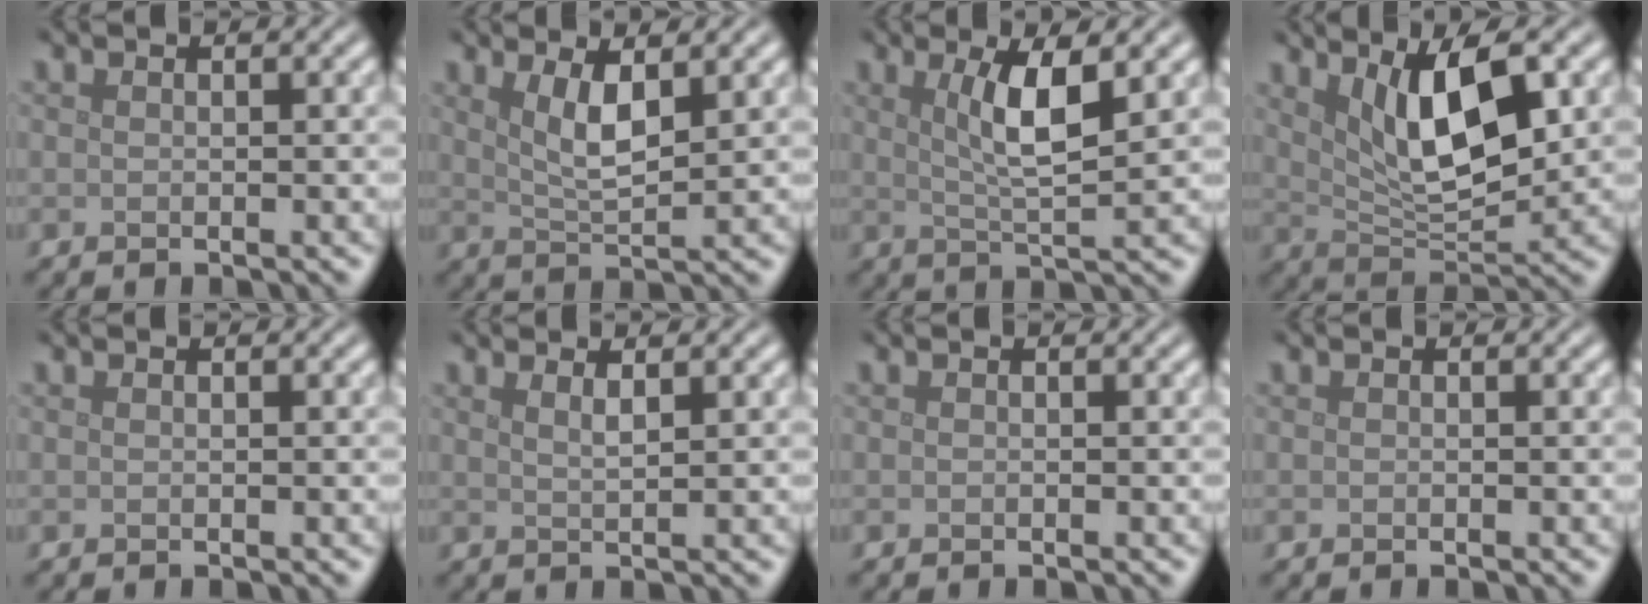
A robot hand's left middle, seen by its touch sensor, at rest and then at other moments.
{"total": 3.7, "force": [1.5, 1.0, 3.2], "torque": [-0.063, -0.006, 0.031]}
{"total": 4.7, "force": [1.5, 1.0, 4.3], "torque": [-0.080, -0.004, 0.029]}
{"total": 7.0, "force": [2.4, 2.4, 6.1], "torque": [-0.109, -0.009, 0.047]}
{"total": 0.0}
{"total": 1.6, "force": [1.0, 0.5, 1.2], "torque": [-0.012, 0.005, 0.011]}
{"total": 0.0}
{"total": 0.0}